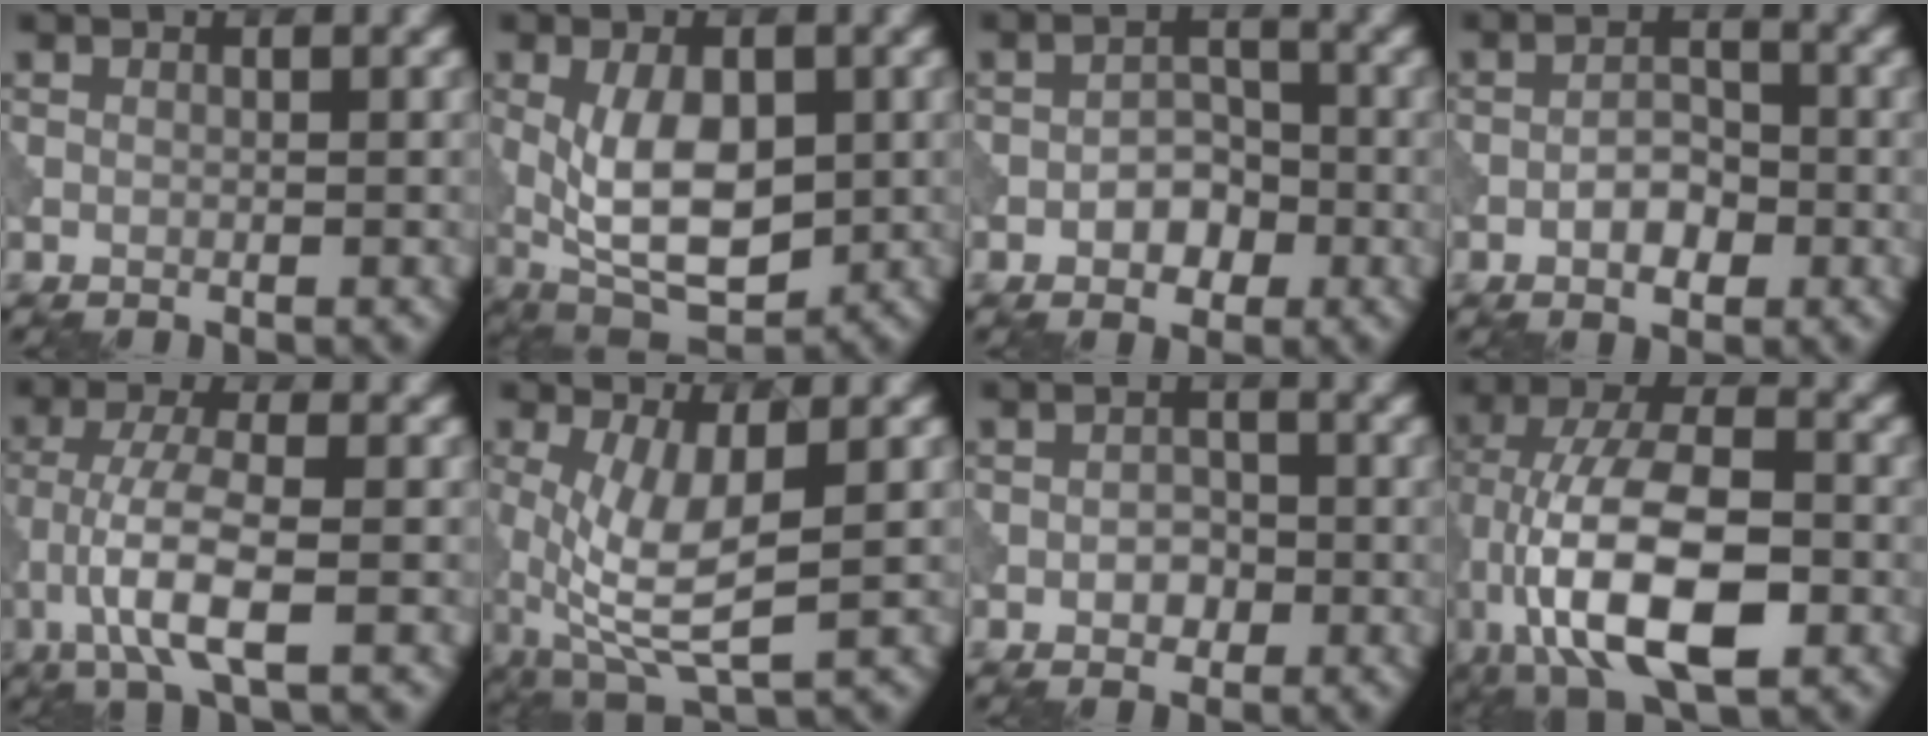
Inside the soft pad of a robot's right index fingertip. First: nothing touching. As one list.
[{"total": 7.8, "force": [-0.1, 4.1, 6.6], "torque": [-0.128, -0.003, 0.001]}, {"total": 2.8, "force": [-1.1, 1.9, 1.7], "torque": [-0.022, 0.005, -0.019]}, {"total": 2.7, "force": [-1.1, 1.5, 2.0], "torque": [-0.029, 0.006, -0.021]}, {"total": 5.9, "force": [-2.1, 1.5, 5.3], "torque": [-0.106, 0.006, -0.048]}, {"total": 6.7, "force": [-0.4, 2.3, 6.3], "torque": [-0.142, -0.013, -0.003]}, {"total": 1.8, "force": [-0.6, 1.3, 1.1], "torque": [-0.016, 0.001, -0.012]}, {"total": 13.0, "force": [-3.6, 5.8, 11.0], "torque": [-0.204, 0.011, -0.072]}]